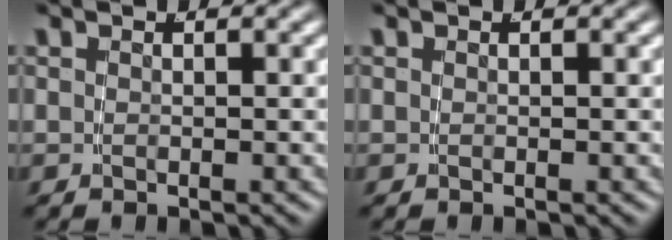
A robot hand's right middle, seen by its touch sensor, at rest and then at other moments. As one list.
[{"total": 0.0}]